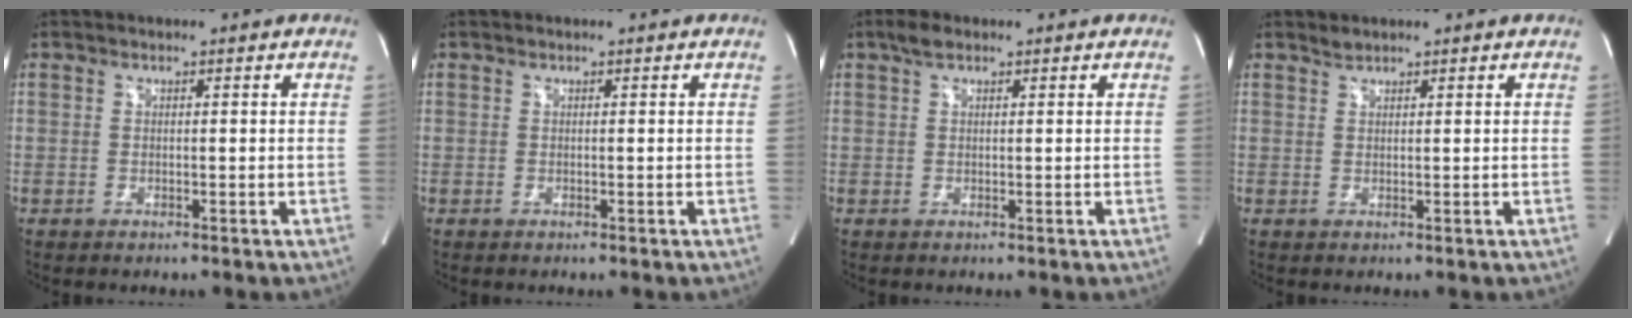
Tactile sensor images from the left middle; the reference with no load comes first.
{"total": 0.0}
{"total": 1.9, "force": [1.3, 0.8, 1.1], "torque": [-0.027, 0.012, 0.025]}
{"total": 0.9, "force": [0.9, 0.1, 0.0], "torque": [-0.006, 0.001, 0.020]}